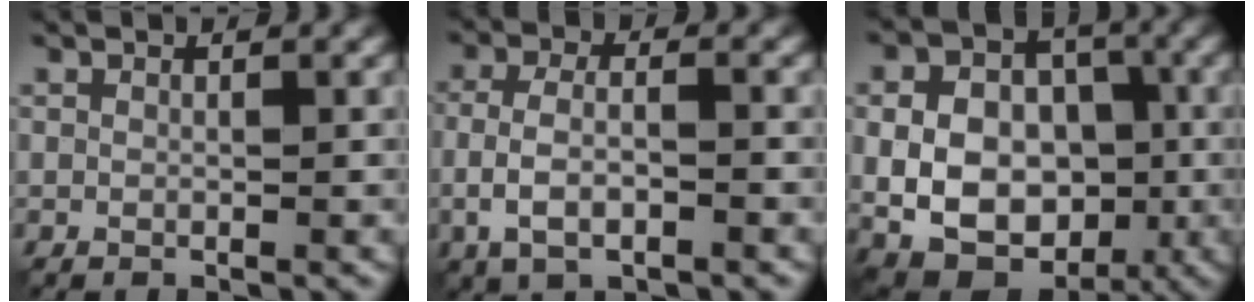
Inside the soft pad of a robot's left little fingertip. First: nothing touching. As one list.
[{"total": 4.5, "force": [-1.7, 2.0, 3.7], "torque": [-0.076, 0.001, -0.037]}, {"total": 11.7, "force": [-1.8, 9.1, 7.1], "torque": [-0.108, 0.002, -0.039]}]